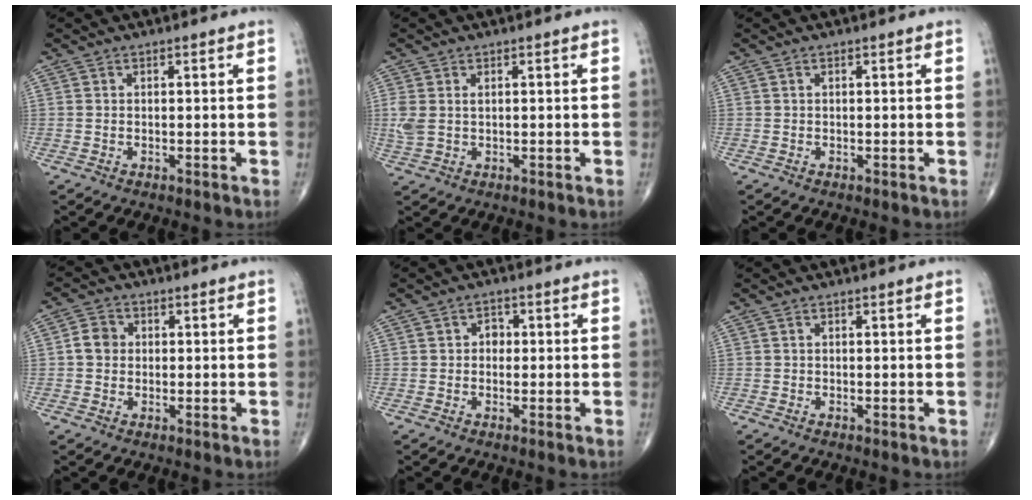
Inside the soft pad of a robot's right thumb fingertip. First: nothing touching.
{"total": 3.7, "force": [0.6, 2.3, 2.8], "torque": [-0.086, 0.010, 0.016]}
{"total": 0.0}
{"total": 3.8, "force": [0.1, 3.4, 1.7], "torque": [-0.020, 0.008, -0.005]}
{"total": 2.1, "force": [0.0, 1.8, 1.1], "torque": [-0.001, 0.006, -0.006]}
{"total": 0.0}